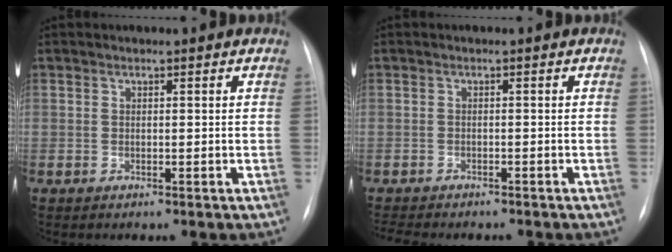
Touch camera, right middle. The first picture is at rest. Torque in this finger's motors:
{"motor_torque": [0.10, -0.10, 0.02, 0.01]}